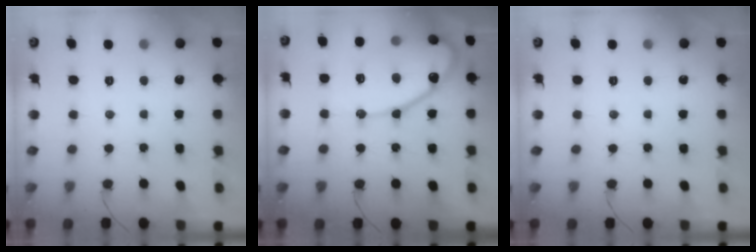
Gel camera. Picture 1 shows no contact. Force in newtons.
{"total": 16.3, "press": 16.2, "slide": 1.6}
{"total": 0.0}